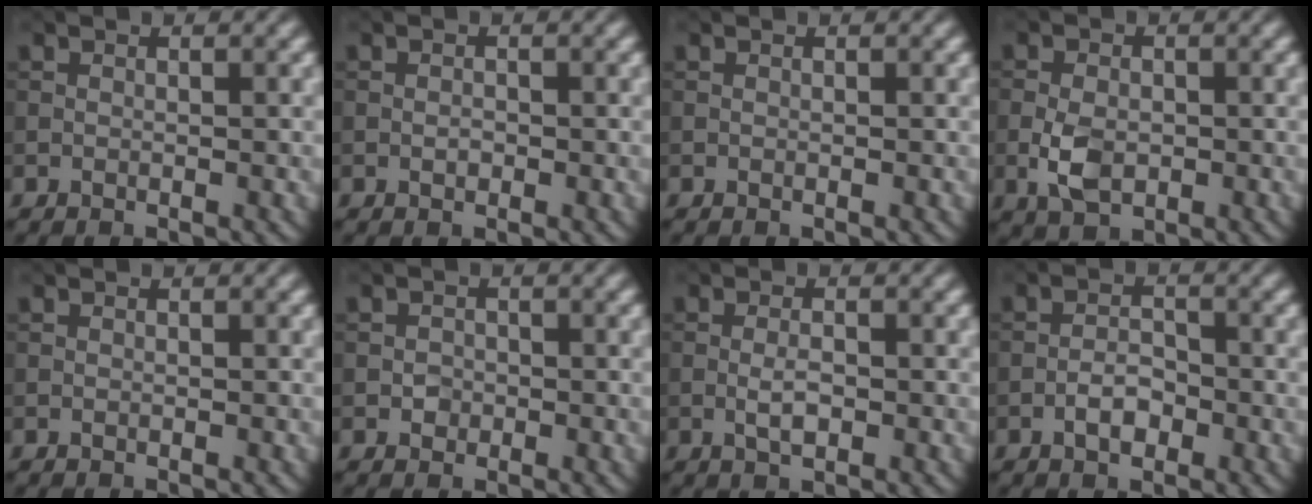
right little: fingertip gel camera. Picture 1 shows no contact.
{"total": 0.6, "force": [-0.2, 0.3, 0.4], "torque": [-0.005, 0.001, -0.004]}
{"total": 0.0}
{"total": 3.7, "force": [-1.0, 2.4, 2.6], "torque": [-0.058, -0.004, -0.023]}
{"total": 0.0}
{"total": 1.1, "force": [-0.3, 1.0, 0.3], "torque": [0.001, -0.001, -0.008]}
{"total": 1.8, "force": [-0.5, 0.7, 1.6], "torque": [-0.031, 0.001, -0.012]}
{"total": 2.2, "force": [-1.1, 1.1, 1.6], "torque": [-0.023, 0.007, -0.024]}